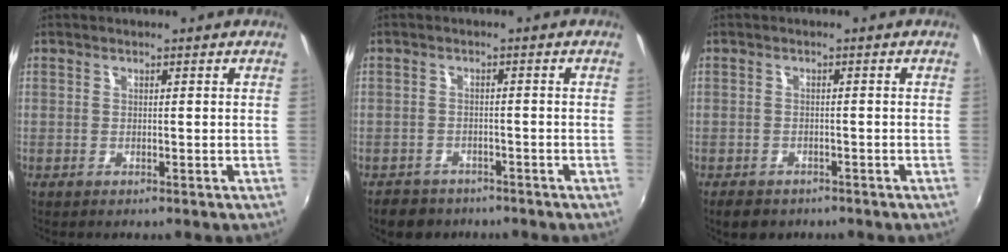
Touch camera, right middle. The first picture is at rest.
{"total": 5.3, "force": [-4.2, 3.0, 1.1], "torque": [-0.035, -0.003, -0.066]}
{"total": 4.1, "force": [-3.0, 2.4, 1.5], "torque": [-0.041, -0.012, -0.044]}